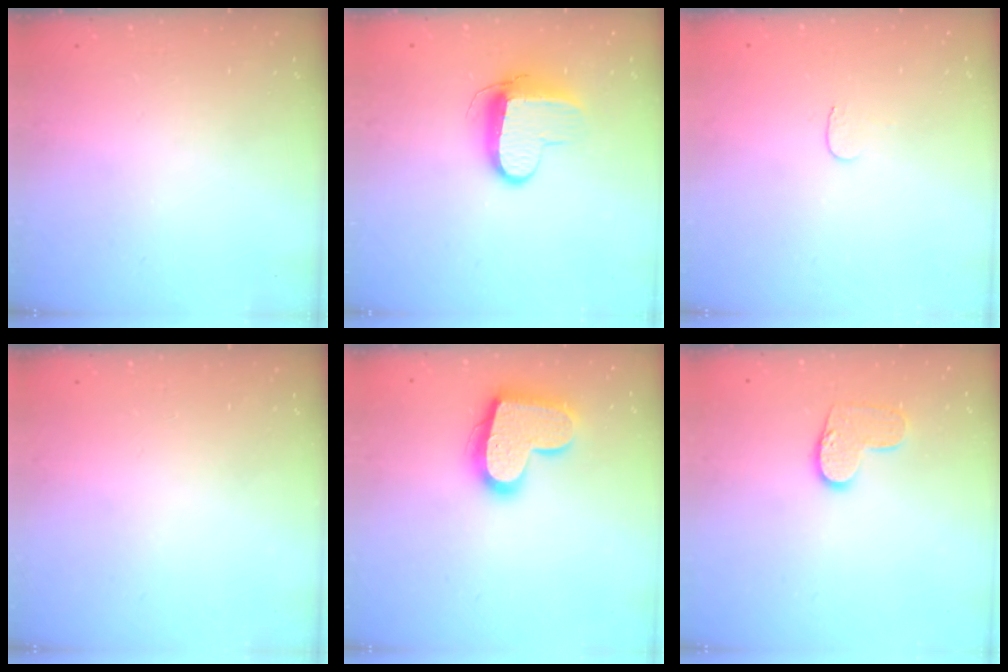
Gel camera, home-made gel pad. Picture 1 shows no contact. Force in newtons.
{"total": 9.5, "press": 9.5, "slide": 0.8}
{"total": 3.4, "press": 3.4, "slide": 0.4}
{"total": 0.0}
{"total": 17.6, "press": 17.5, "slide": 1.3}
{"total": 9.0, "press": 9.0, "slide": 0.5}